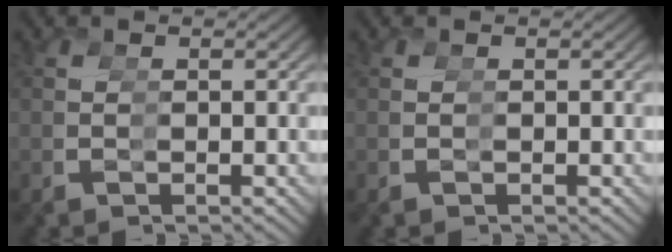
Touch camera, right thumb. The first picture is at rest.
{"total": 0.0}